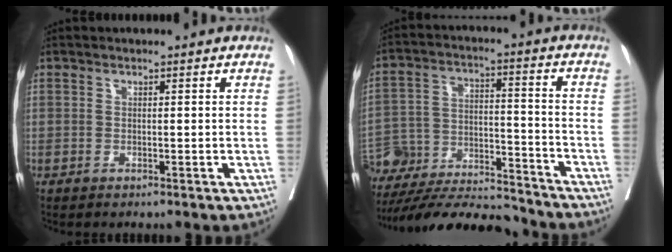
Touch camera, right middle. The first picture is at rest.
{"total": 22.2, "force": [-20.9, 3.2, 6.9], "torque": [-0.153, -0.008, -0.325]}